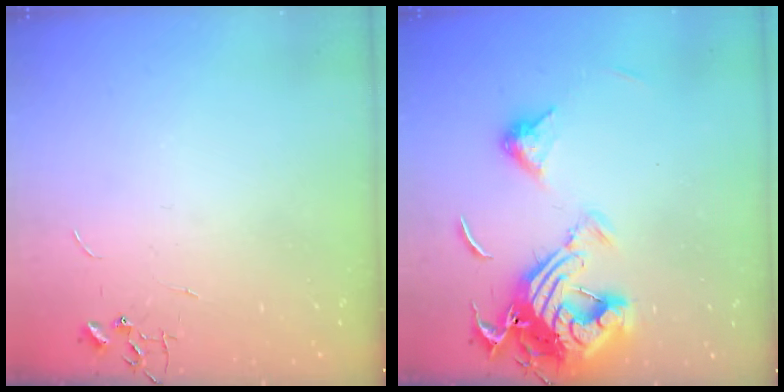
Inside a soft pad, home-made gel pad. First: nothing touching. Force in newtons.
{"total": 16.8, "press": 16.8, "slide": 1.6}